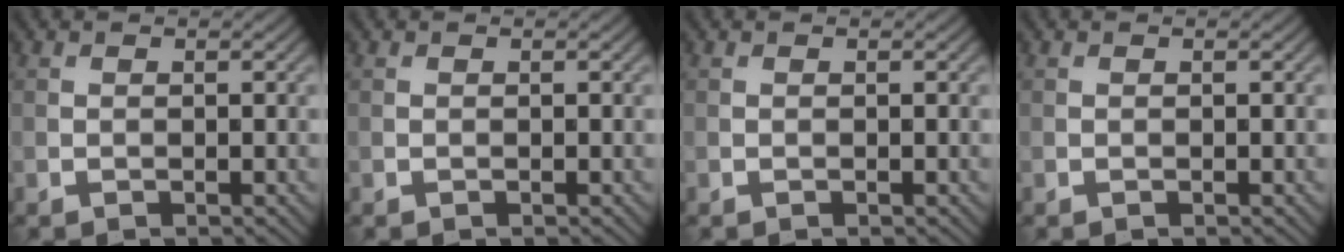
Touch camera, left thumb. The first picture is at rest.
{"total": 0.0}
{"total": 0.0}
{"total": 0.0}